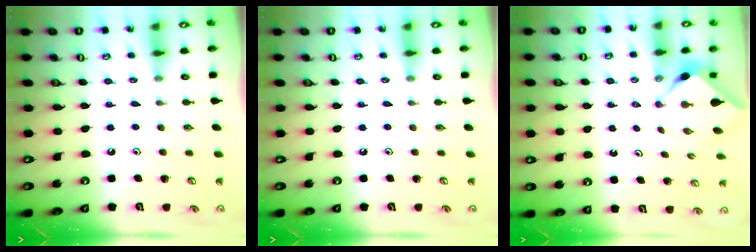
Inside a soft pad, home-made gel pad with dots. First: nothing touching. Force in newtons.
{"total": 0.0}
{"total": 2.4, "press": 2.3, "slide": 0.3}